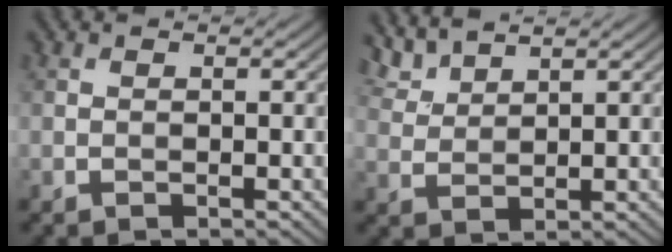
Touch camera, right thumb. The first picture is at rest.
{"total": 3.6, "force": [3.2, 0.7, 1.5], "torque": [-0.042, 0.004, 0.074]}